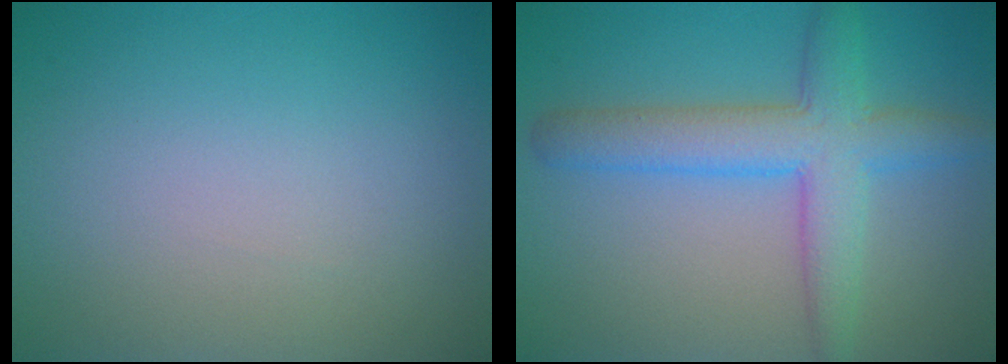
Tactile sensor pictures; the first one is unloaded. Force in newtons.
{"total": 5.5, "press": 5.5, "slide": 0.2}